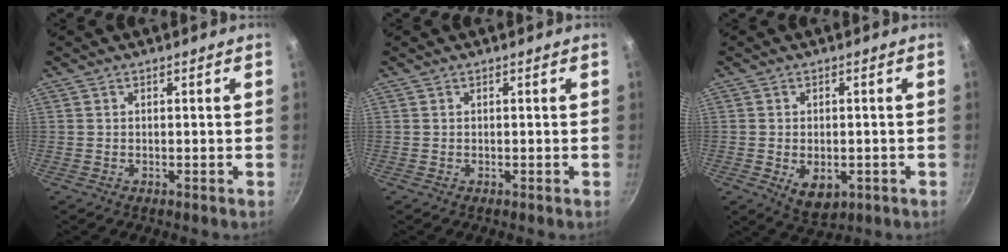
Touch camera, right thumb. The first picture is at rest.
{"total": 0.0}
{"total": 6.1, "force": [-1.6, 3.9, 4.5], "torque": [-0.055, -0.006, -0.013]}